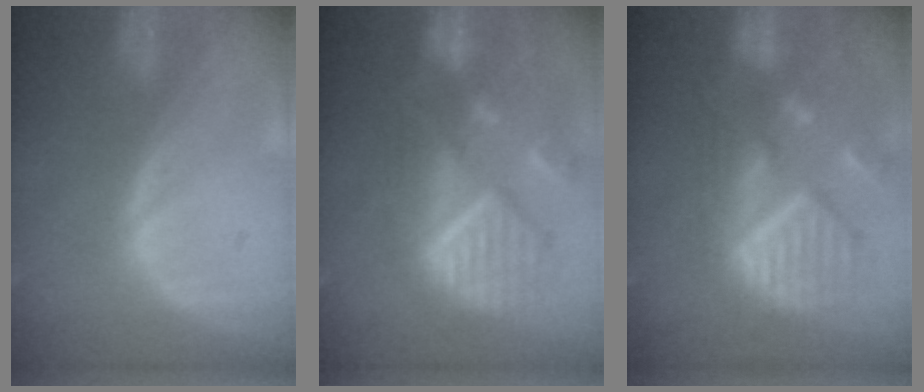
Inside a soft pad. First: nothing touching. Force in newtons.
{"total": 11.6, "press": 10.2, "slide": 5.5}
{"total": 11.7, "press": 10.3, "slide": 5.6}